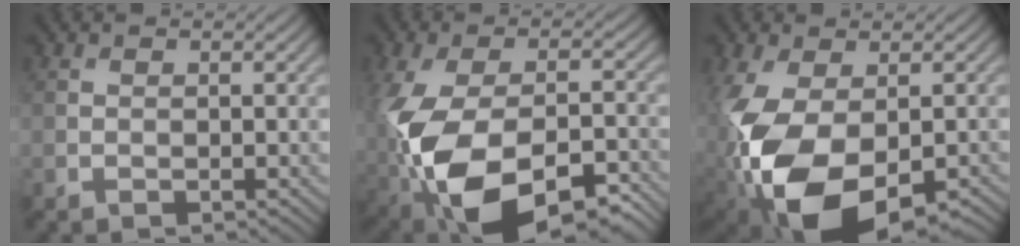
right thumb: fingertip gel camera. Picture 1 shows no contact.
{"total": 15.7, "force": [-6.3, 8.6, 11.6], "torque": [-0.241, -0.058, -0.097]}
{"total": 13.2, "force": [-3.8, 8.1, 9.8], "torque": [-0.219, -0.052, -0.045]}